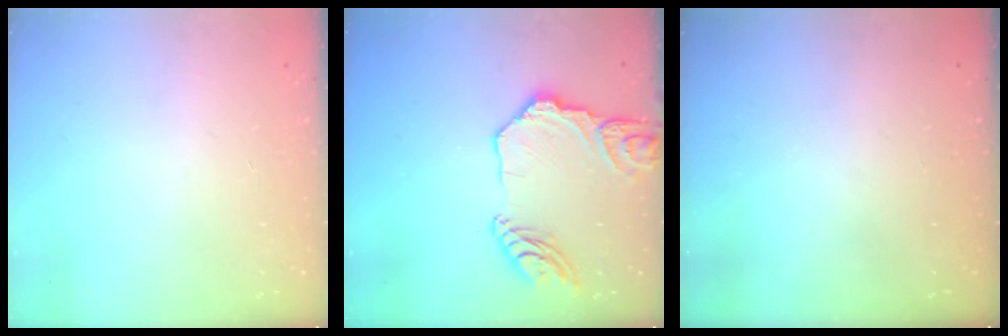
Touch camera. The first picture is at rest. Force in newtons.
{"total": 15.3, "press": 15.2, "slide": 1.4}
{"total": 0.0}